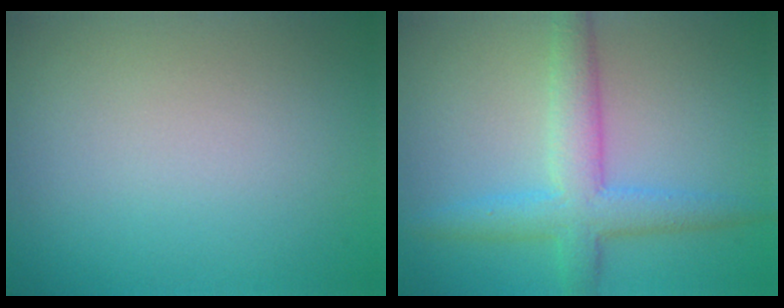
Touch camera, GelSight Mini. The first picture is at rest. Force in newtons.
{"total": 4.7, "press": 4.7, "slide": 0.1}